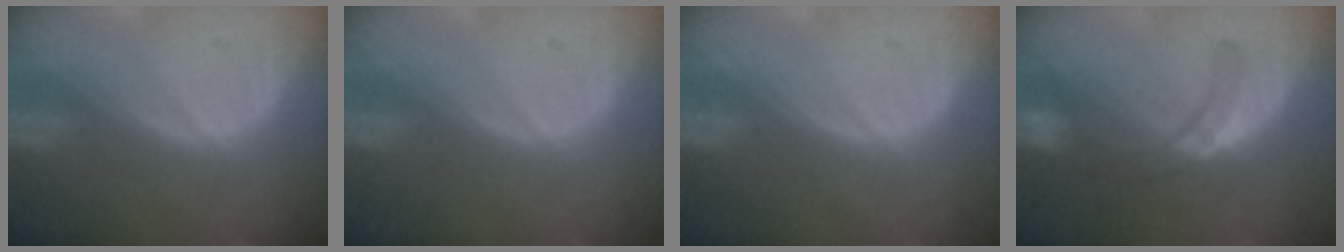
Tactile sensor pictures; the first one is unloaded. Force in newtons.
{"total": 0.0}
{"total": 0.0}
{"total": 7.2, "press": 6.5, "slide": 3.2}